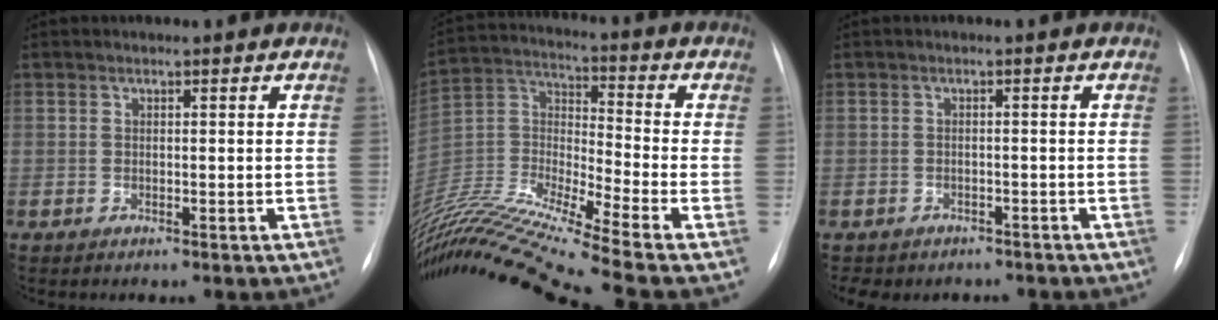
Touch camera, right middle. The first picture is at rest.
{"total": 21.1, "force": [-18.1, -2.5, 10.6], "torque": [-0.229, -0.007, -0.333]}
{"total": 7.2, "force": [-5.8, 4.0, 1.5], "torque": [-0.024, 0.004, -0.066]}